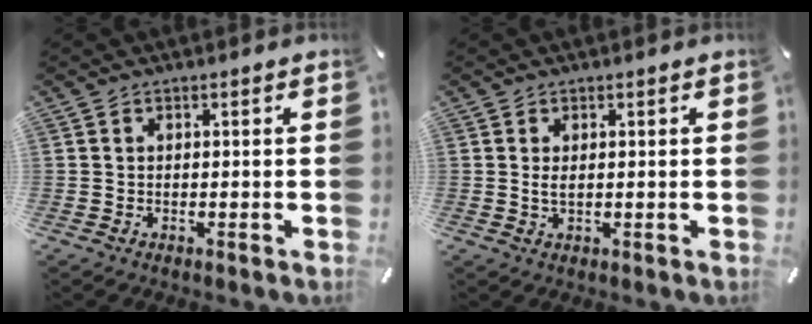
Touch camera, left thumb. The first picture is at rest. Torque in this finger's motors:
{"motor_torque": [-0.04, -0.10, 0.23, 0.01, -0.03]}